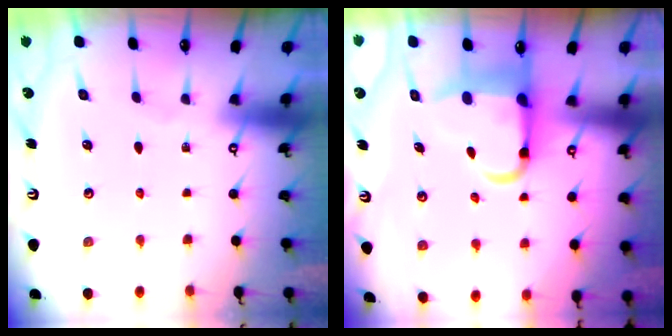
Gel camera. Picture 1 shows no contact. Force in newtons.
{"total": 9.2, "press": 8.9, "slide": 2.4}